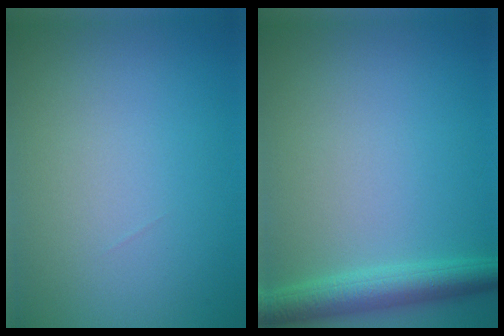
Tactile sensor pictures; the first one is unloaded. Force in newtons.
{"total": 3.5, "press": 3.5, "slide": 0.1}